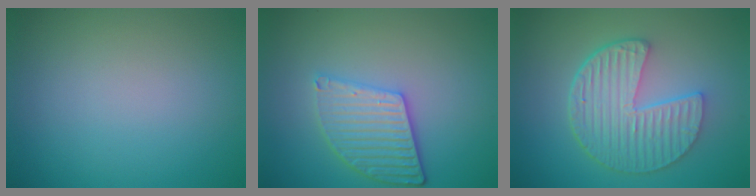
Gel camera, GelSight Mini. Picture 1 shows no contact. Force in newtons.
{"total": 4.1, "press": 3.6, "slide": 2.0}
{"total": 6.6, "press": 4.8, "slide": 4.4}